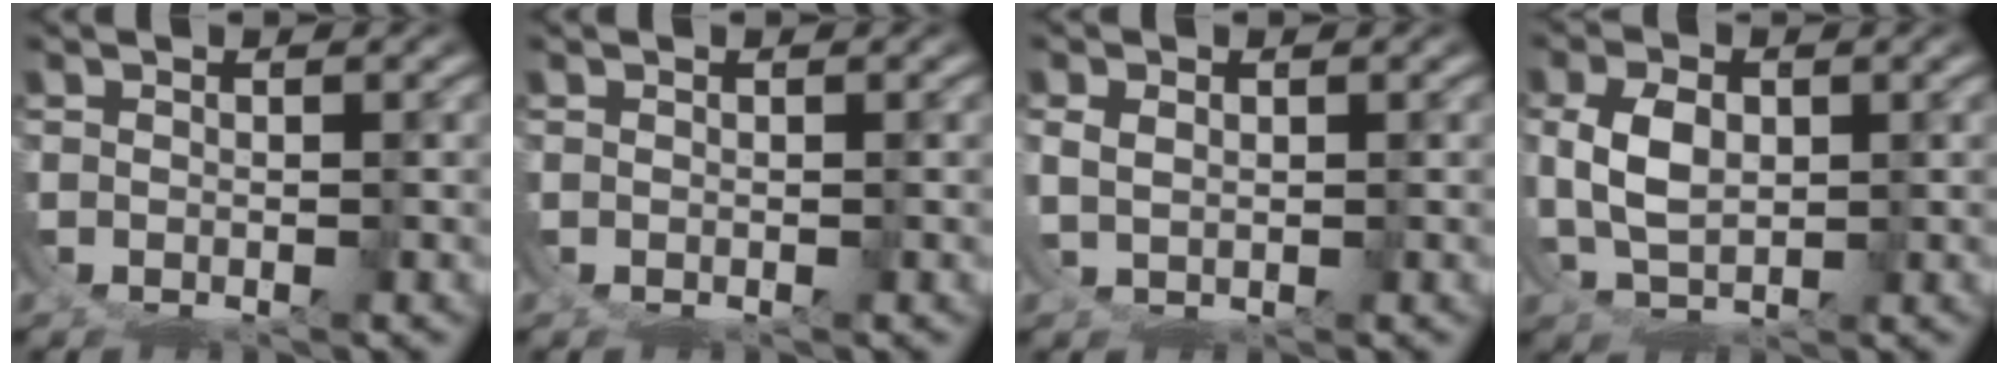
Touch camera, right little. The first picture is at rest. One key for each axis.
{"total": 0.0}
{"total": 1.4, "fx": 0.9, "fy": 0.4, "fz": 1.0, "tx": -0.018, "ty": -0.003, "tz": 0.027}
{"total": 3.9, "fx": 0.8, "fy": 2.3, "fz": 3.0, "tx": -0.066, "ty": -0.010, "tz": 0.027}